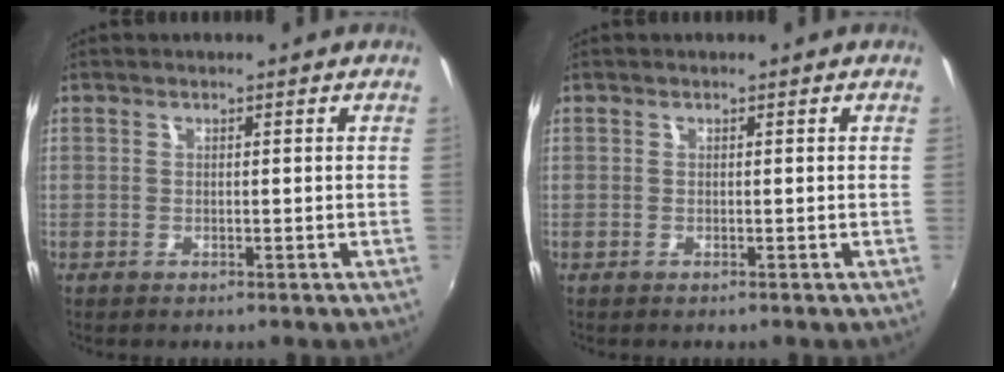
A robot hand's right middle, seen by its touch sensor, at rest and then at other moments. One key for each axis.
{"total": 0.0}